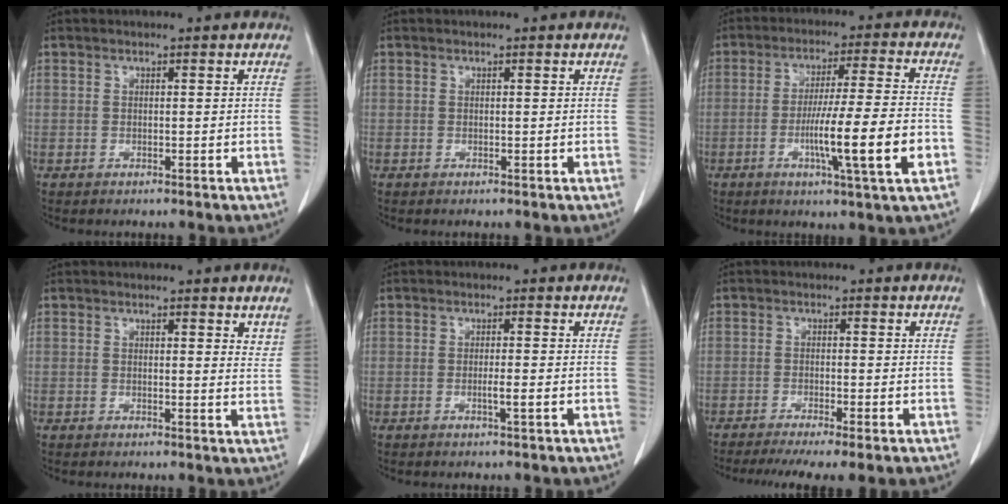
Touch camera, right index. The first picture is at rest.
{"total": 0.0}
{"total": 13.2, "force": [-3.9, -0.5, 12.6], "torque": [-0.214, -0.011, -0.068]}
{"total": 2.7, "force": [2.2, 0.8, 1.4], "torque": [-0.013, -0.012, 0.020]}
{"total": 1.8, "force": [-0.5, -0.2, 1.7], "torque": [-0.031, -0.003, -0.010]}
{"total": 8.0, "force": [-6.1, 0.4, 5.2], "torque": [-0.074, -0.014, -0.094]}